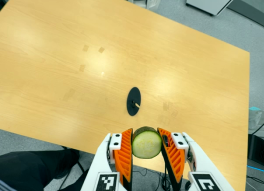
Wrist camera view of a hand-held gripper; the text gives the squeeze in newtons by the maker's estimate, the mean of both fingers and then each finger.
{"total": 11.2, "left": 10.5, "right": 11.8}